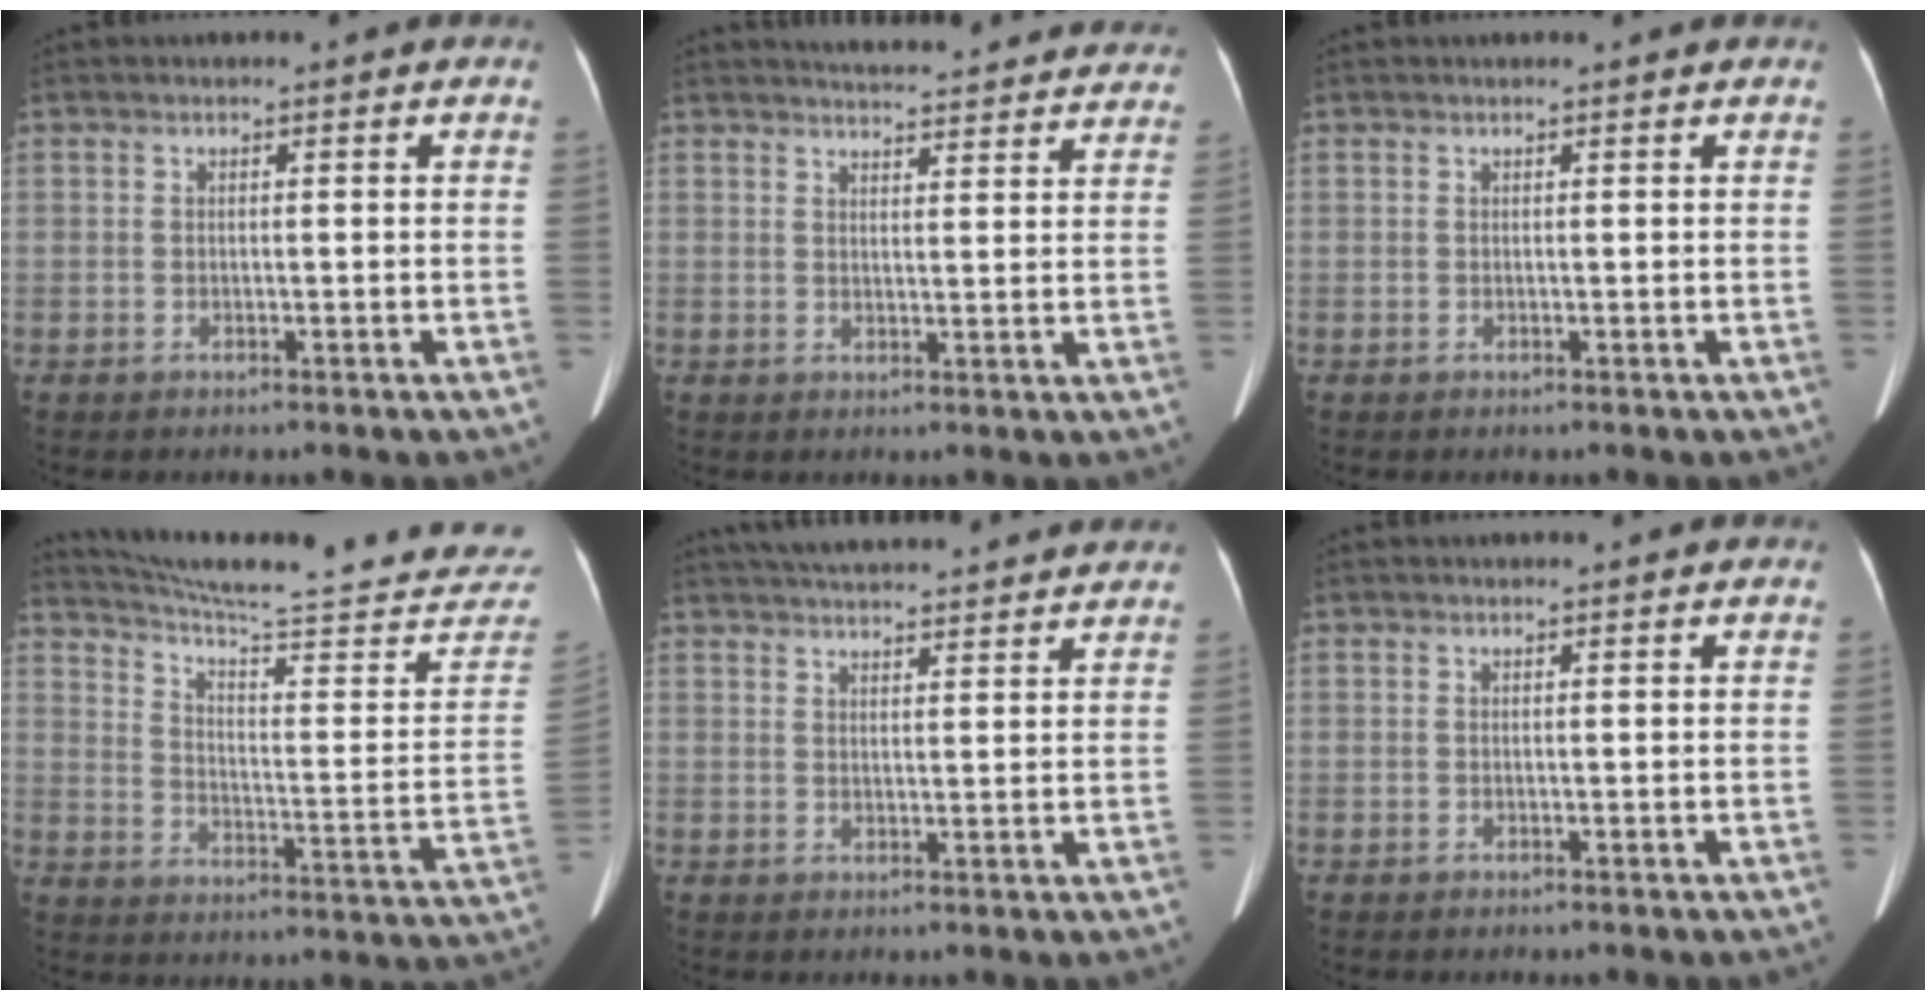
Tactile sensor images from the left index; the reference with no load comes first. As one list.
[{"total": 16.3, "force": [15.5, 2.9, 4.1], "torque": [-0.041, -0.001, 0.177]}, {"total": 1.4, "force": [1.4, 0.1, 0.5], "torque": [-0.010, 0.015, 0.017]}, {"total": 31.4, "force": [29.2, 1.4, 11.5], "torque": [-0.175, -0.123, 0.366]}, {"total": 16.2, "force": [14.8, 2.2, 6.1], "torque": [-0.098, 0.042, 0.206]}, {"total": 2.1, "force": [1.9, 0.2, 0.7], "torque": [-0.011, 0.018, 0.022]}]